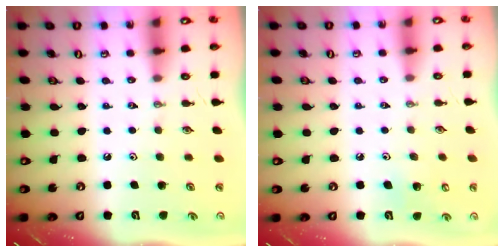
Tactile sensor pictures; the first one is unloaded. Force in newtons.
{"total": 4.9, "press": 4.8, "slide": 0.4}